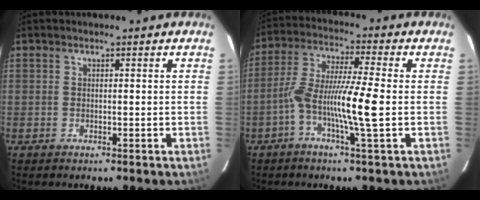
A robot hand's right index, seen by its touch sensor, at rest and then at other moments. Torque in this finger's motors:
{"motor_torque": [0.33, -0.17, 0.36, 0.15]}